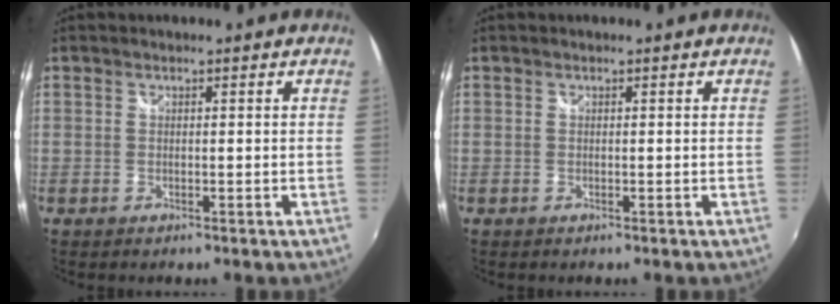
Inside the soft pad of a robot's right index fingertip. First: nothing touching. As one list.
[{"total": 0.0}]